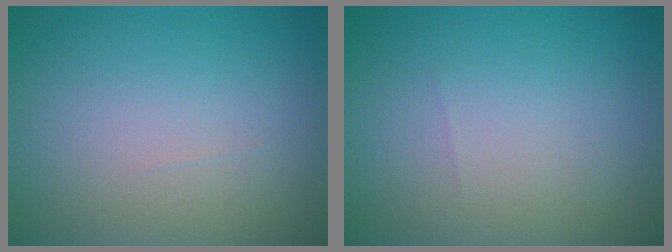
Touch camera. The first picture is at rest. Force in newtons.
{"total": 0.0}